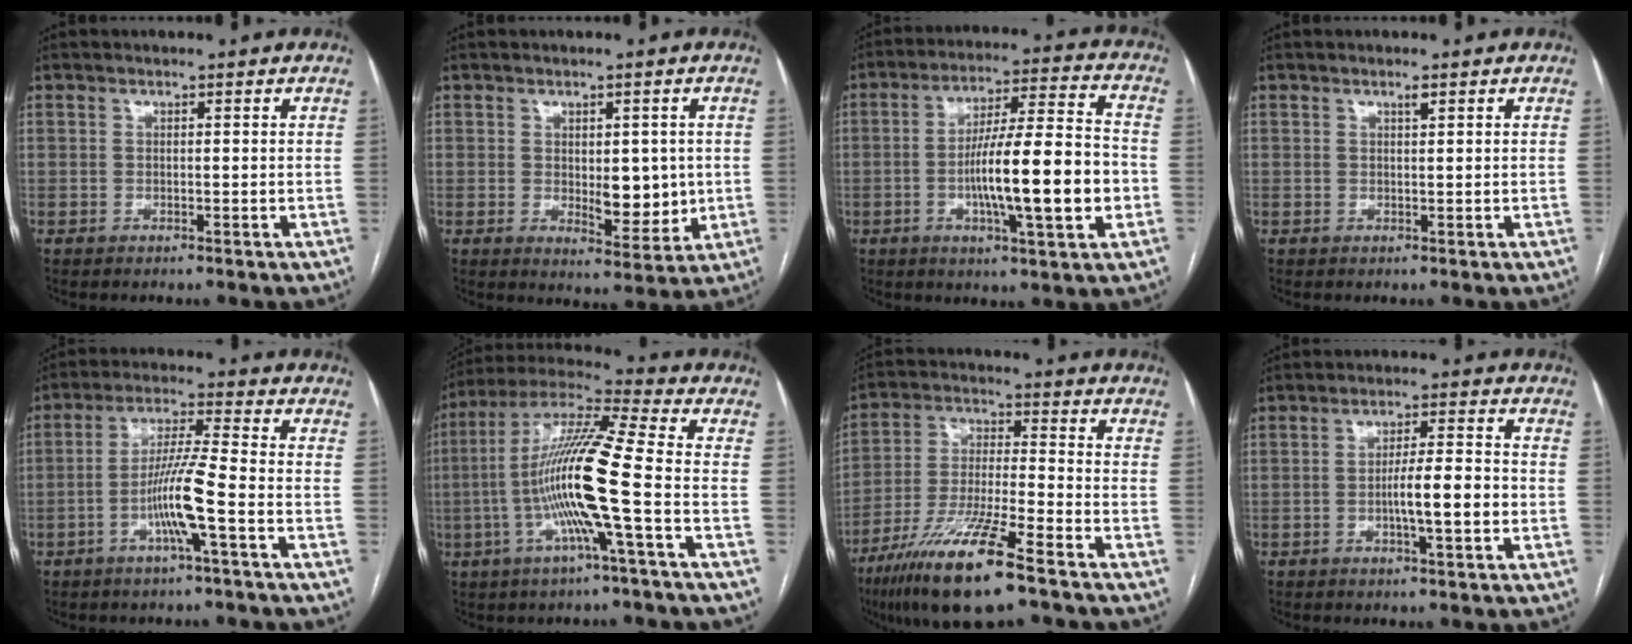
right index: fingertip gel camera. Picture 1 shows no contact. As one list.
[{"total": 6.4, "force": [0.2, 3.2, 5.5], "torque": [-0.066, -0.005, 0.017]}, {"total": 15.5, "force": [-2.9, 1.5, 15.2], "torque": [-0.248, 0.008, -0.045]}, {"total": 0.9, "force": [0.5, 0.0, 0.7], "torque": [-0.012, -0.001, 0.010]}, {"total": 8.4, "force": [-2.9, -0.6, 7.9], "torque": [-0.150, 0.003, -0.057]}, {"total": 15.5, "force": [-3.1, -0.6, 15.2], "torque": [-0.292, 0.004, -0.071]}, {"total": 15.6, "force": [-9.9, 1.3, 12.0], "torque": [-0.246, -0.037, -0.181]}, {"total": 6.6, "force": [-1.2, 0.7, 6.5], "torque": [-0.105, 0.006, -0.020]}]